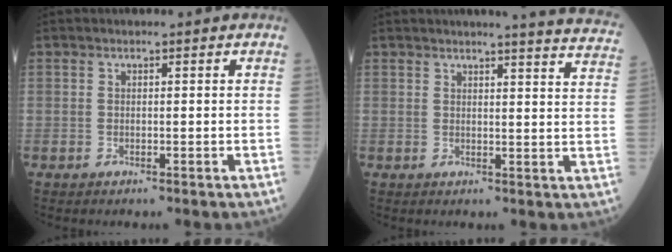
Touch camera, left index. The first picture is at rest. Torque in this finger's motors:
{"motor_torque": [0.42, -0.68, -0.02, 0.03]}